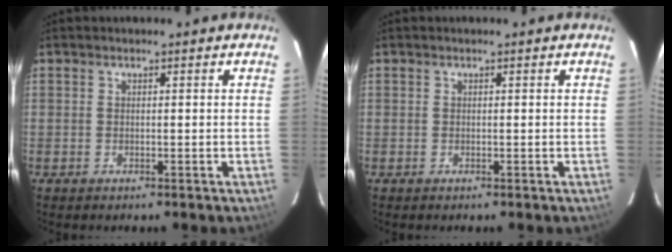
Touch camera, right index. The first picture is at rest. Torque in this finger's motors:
{"motor_torque": [0.30, 0.00, 0.04, 0.01]}